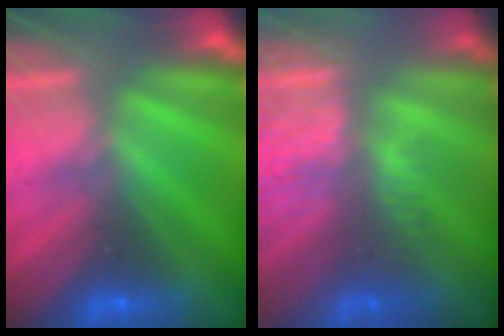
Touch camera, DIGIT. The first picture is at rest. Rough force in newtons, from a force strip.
{"total": 4.5}